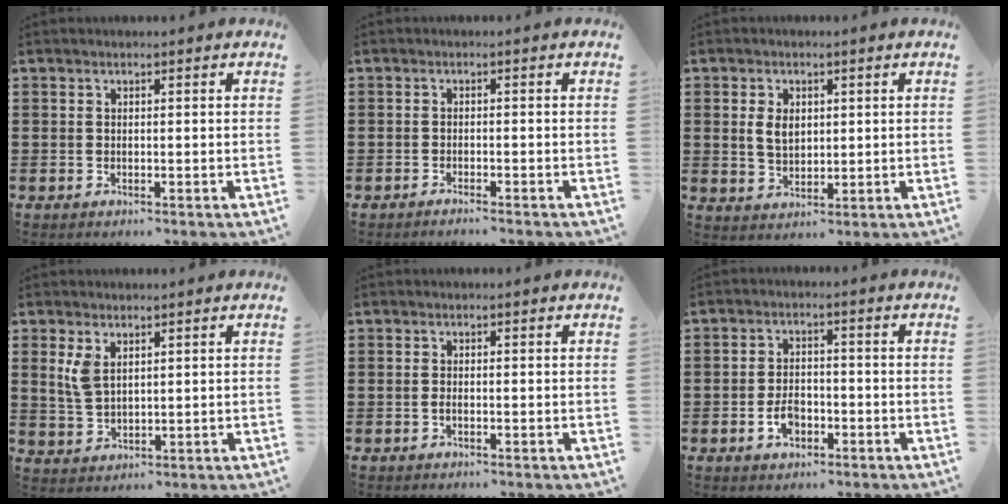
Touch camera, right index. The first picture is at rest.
{"total": 1.3, "force": [-1.2, -0.3, 0.0], "torque": [0.000, 0.000, -0.025]}
{"total": 3.8, "force": [0.7, 2.5, 2.7], "torque": [-0.066, 0.008, 0.008]}
{"total": 3.5, "force": [1.8, 1.8, 2.4], "torque": [-0.053, 0.006, 0.032]}
{"total": 0.6, "force": [-0.3, 0.1, 0.5], "torque": [-0.011, -0.004, -0.005]}
{"total": 3.7, "force": [-1.7, 2.4, 2.3], "torque": [-0.050, 0.002, -0.034]}